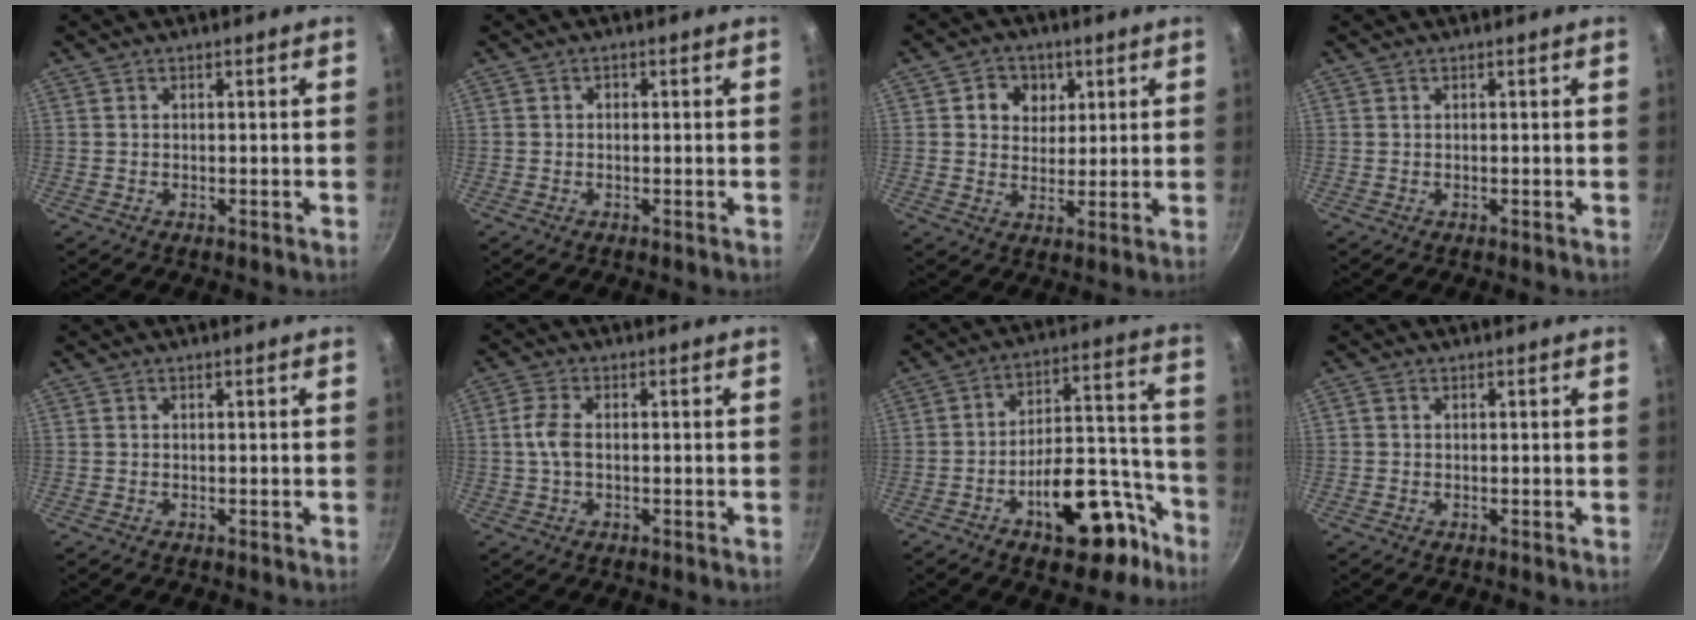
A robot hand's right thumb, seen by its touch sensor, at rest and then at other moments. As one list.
[{"total": 0.7, "force": [-0.1, 0.6, 0.3], "torque": [-0.002, 0.003, -0.003]}, {"total": 6.9, "force": [2.4, 6.0, 2.6], "torque": [-0.004, -0.009, 0.031]}, {"total": 0.0}, {"total": 0.0}, {"total": 4.3, "force": [-0.1, 2.5, 3.5], "torque": [-0.077, 0.011, -0.005]}, {"total": 19.6, "force": [-10.2, 9.7, 13.6], "torque": [-0.138, 0.092, -0.141]}, {"total": 0.6, "force": [0.0, 0.6, 0.2], "torque": [-0.003, 0.003, -0.002]}]